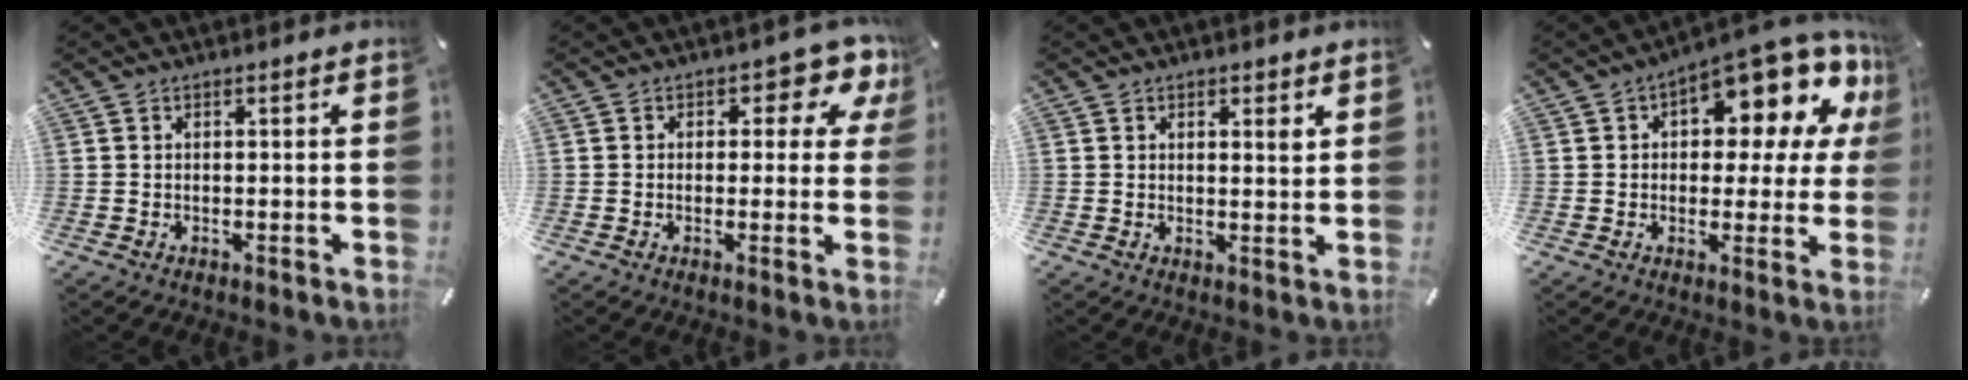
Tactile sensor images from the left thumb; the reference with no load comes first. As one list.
[{"total": 6.0, "force": [2.8, 3.5, 4.0], "torque": [-0.041, -0.015, 0.039]}, {"total": 2.2, "force": [1.4, 0.9, 1.5], "torque": [-0.015, -0.008, 0.021]}, {"total": 13.9, "force": [8.4, 5.8, 9.4], "torque": [-0.121, -0.074, 0.136]}]